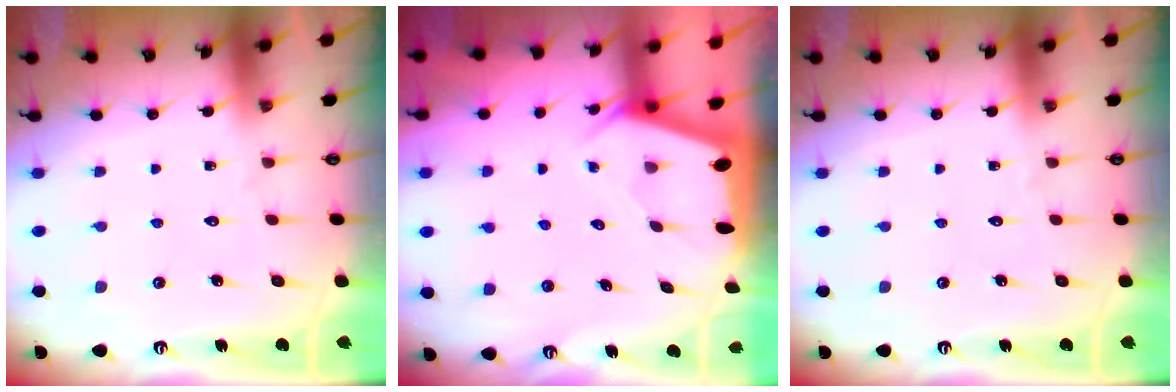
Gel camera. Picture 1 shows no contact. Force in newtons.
{"total": 1.9, "press": 1.9, "slide": 0.3}
{"total": 0.0}